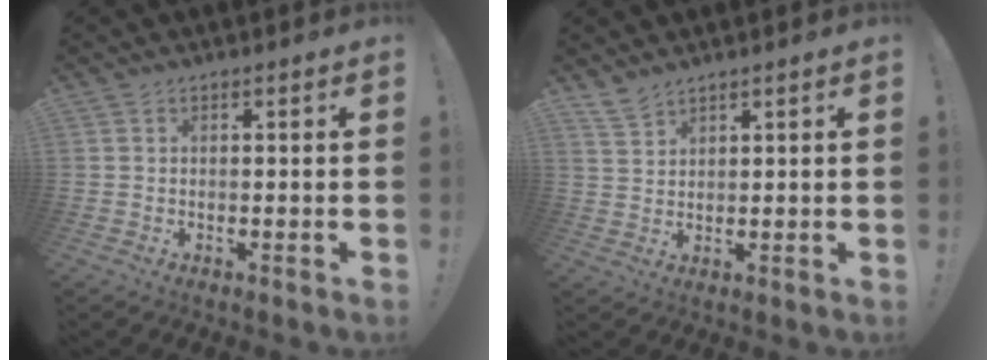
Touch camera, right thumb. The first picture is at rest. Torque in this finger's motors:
{"motor_torque": [0.30, -0.26, 0.03, -0.03, 0.03]}